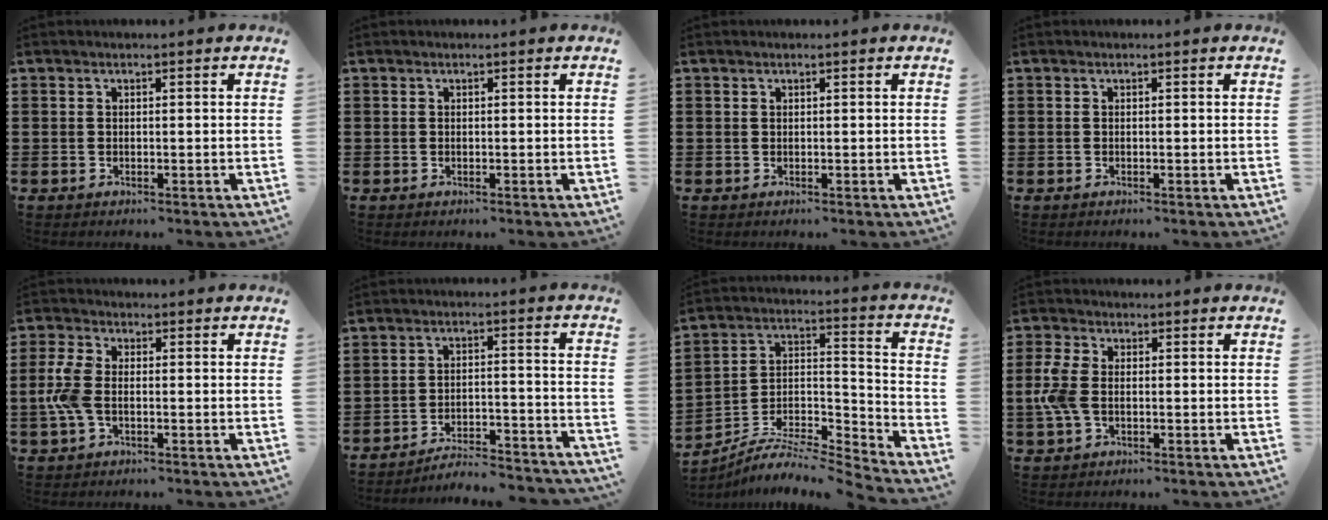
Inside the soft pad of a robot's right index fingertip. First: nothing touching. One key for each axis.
{"total": 0.0}
{"total": 0.0}
{"total": 0.0}
{"total": 5.6, "fx": -0.8, "fy": 3.0, "fz": 4.7, "tx": -0.127, "ty": -0.008, "tz": -0.024}
{"total": 5.4, "fx": -5.3, "fy": 0.2, "fz": 1.3, "tx": -0.023, "ty": 0.002, "tz": -0.104}
{"total": 6.3, "fx": -5.6, "fy": 1.8, "fz": 2.4, "tx": -0.047, "ty": 0.001, "tz": -0.112}
{"total": 5.2, "fx": -0.6, "fy": 3.0, "fz": 4.2, "tx": -0.115, "ty": -0.005, "tz": -0.020}